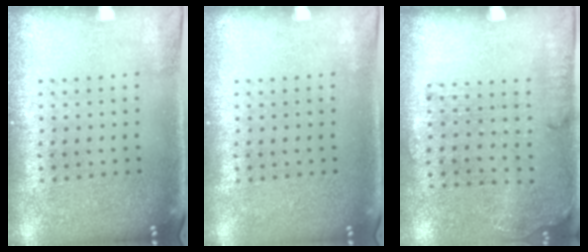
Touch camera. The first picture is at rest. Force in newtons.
{"total": 0.0}
{"total": 1.7, "press": 1.2, "slide": 1.2}